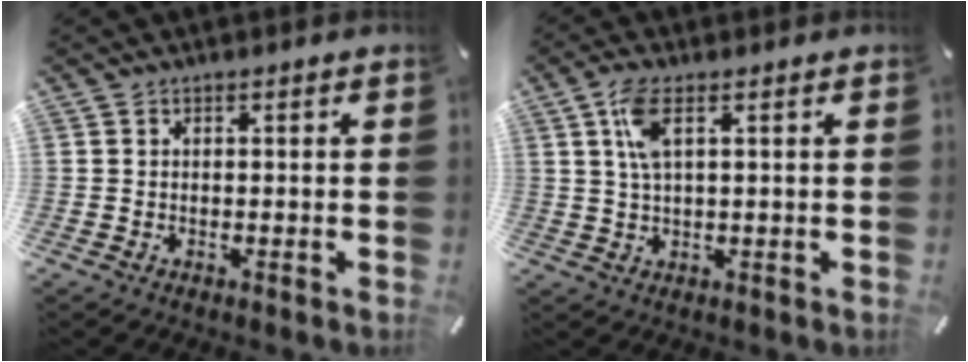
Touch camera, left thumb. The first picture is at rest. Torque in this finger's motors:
{"motor_torque": [1.16, 1.28, 0.72, -0.77, 0.38]}